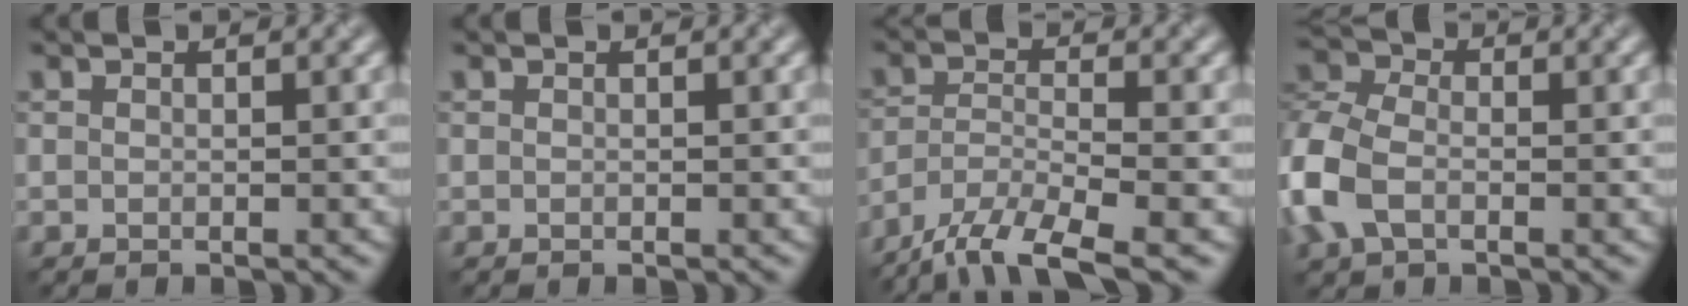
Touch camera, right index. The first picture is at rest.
{"total": 0.0}
{"total": 8.4, "force": [-6.6, 2.2, 4.7], "torque": [-0.092, -0.012, -0.126]}
{"total": 6.1, "force": [-1.6, 4.1, 4.2], "torque": [-0.115, 0.006, -0.049]}